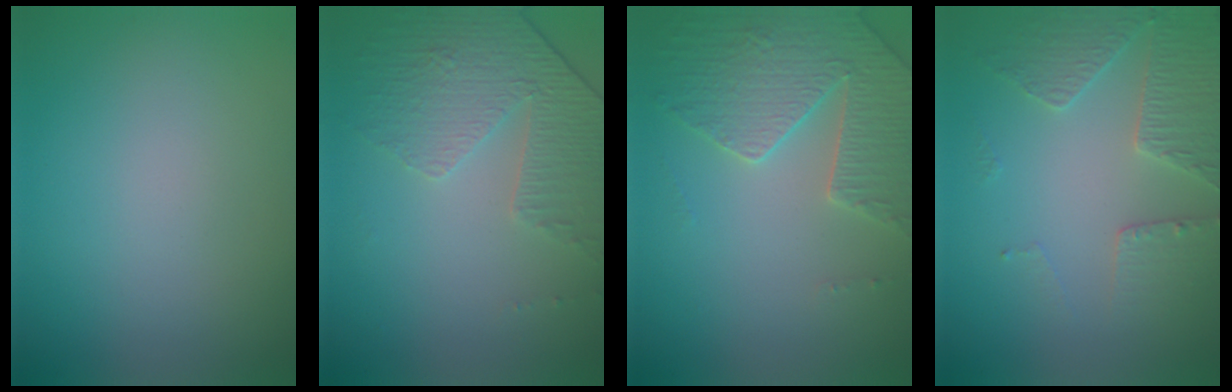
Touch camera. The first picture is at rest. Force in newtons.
{"total": 4.6, "press": 3.3, "slide": 3.3}
{"total": 4.3, "press": 4.1, "slide": 1.1}
{"total": 3.6, "press": 3.2, "slide": 1.5}